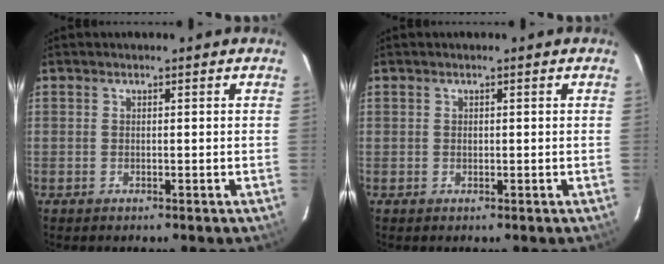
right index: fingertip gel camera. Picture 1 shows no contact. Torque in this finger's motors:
{"motor_torque": [0.30, 0.21, 0.06, 0.02]}